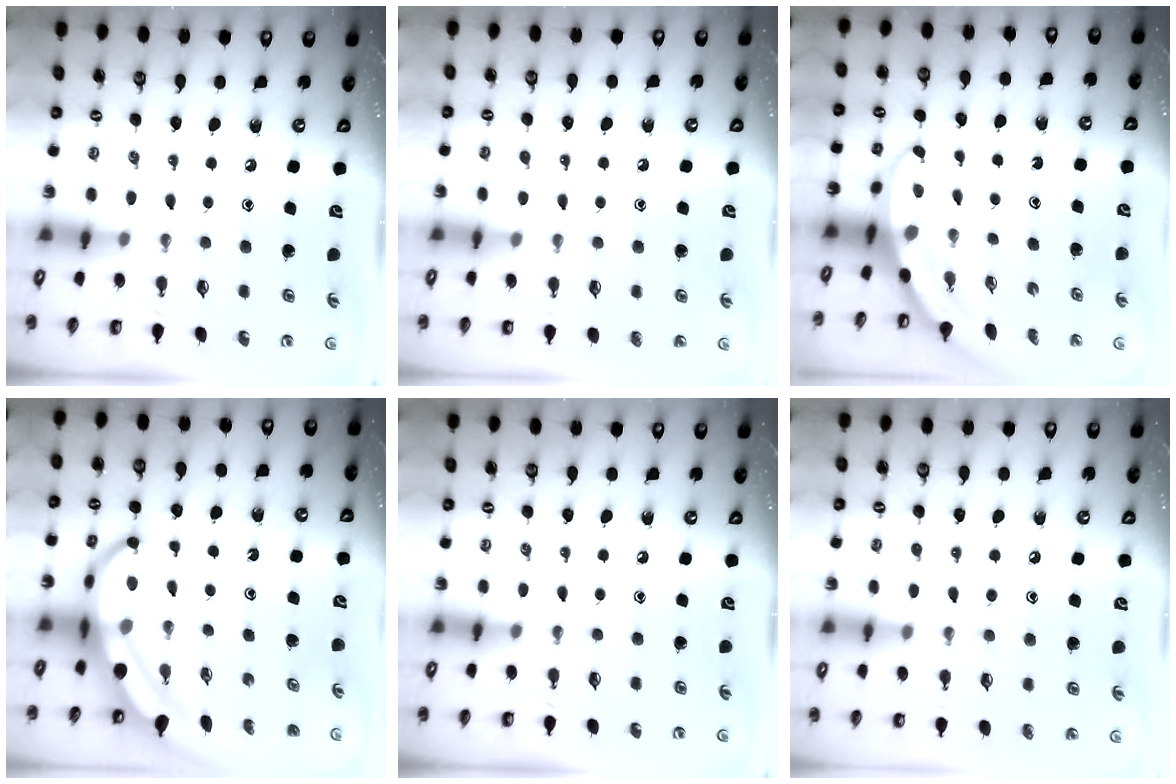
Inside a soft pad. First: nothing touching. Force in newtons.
{"total": 6.1, "press": 6.1, "slide": 0.6}
{"total": 3.6, "press": 3.6, "slide": 0.2}
{"total": 10.3, "press": 10.3, "slide": 1.0}
{"total": 0.0}
{"total": 6.6, "press": 6.6, "slide": 0.5}